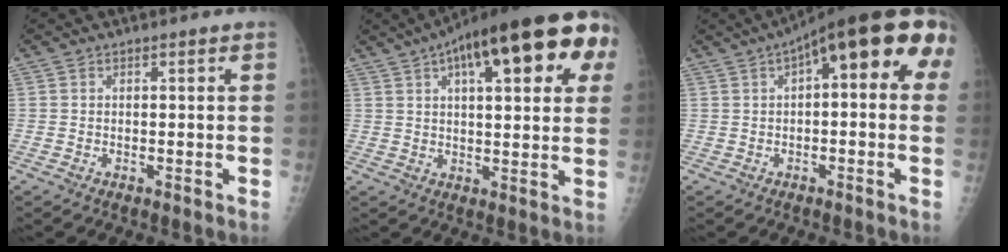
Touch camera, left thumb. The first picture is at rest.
{"total": 24.9, "force": [10.6, 8.4, 21.0], "torque": [-0.293, 0.019, 0.144]}
{"total": 16.4, "force": [4.7, 6.1, 14.5], "torque": [-0.177, 0.035, 0.049]}